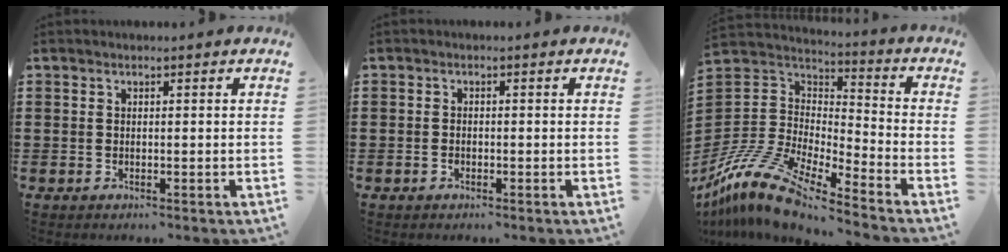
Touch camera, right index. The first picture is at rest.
{"total": 0.7, "force": [-0.4, 0.4, 0.4], "torque": [-0.009, -0.001, -0.007]}
{"total": 12.9, "force": [-10.6, 3.0, 6.7], "torque": [-0.158, 0.019, -0.212]}